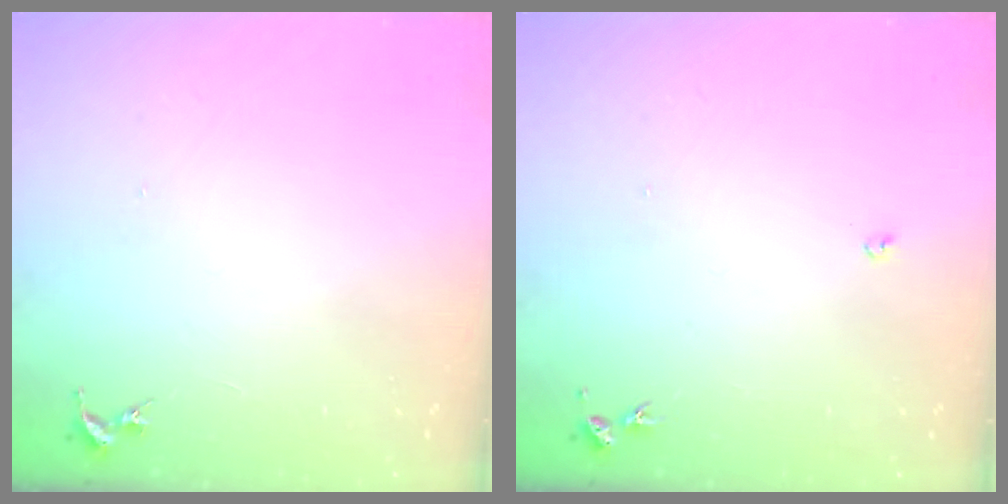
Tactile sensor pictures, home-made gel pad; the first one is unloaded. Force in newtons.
{"total": 2.7, "press": 2.7, "slide": 0.5}